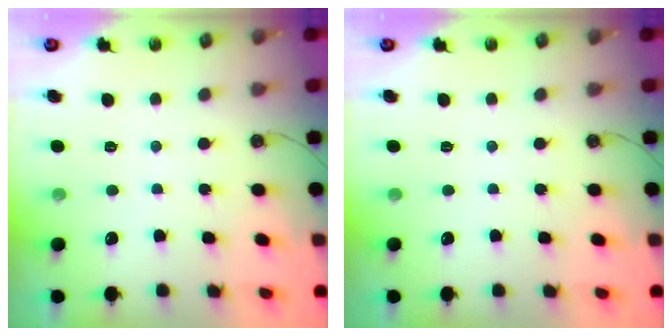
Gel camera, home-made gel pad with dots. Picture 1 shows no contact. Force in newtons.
{"total": 0.0}